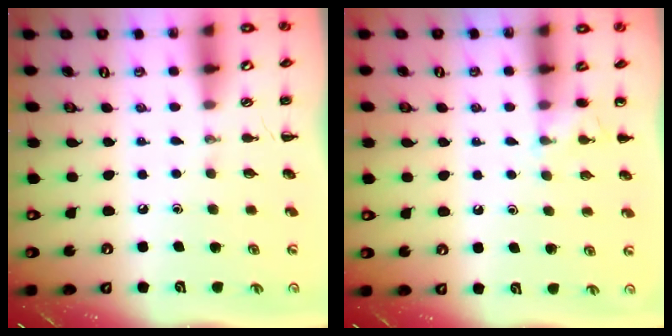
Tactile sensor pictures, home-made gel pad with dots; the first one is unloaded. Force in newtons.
{"total": 4.4, "press": 4.2, "slide": 1.4}